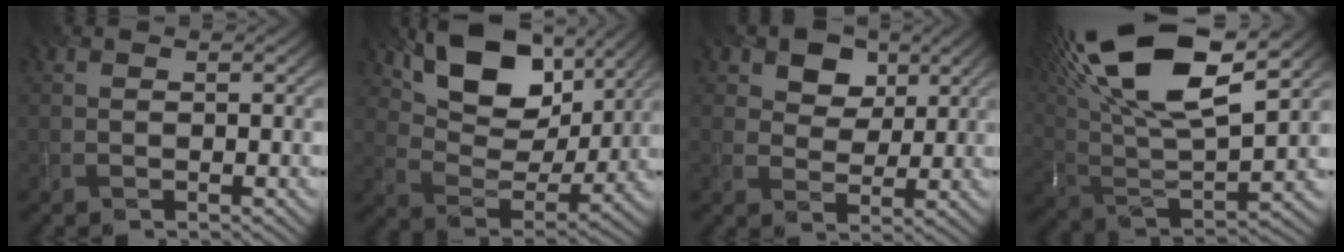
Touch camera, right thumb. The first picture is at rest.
{"total": 12.6, "force": [7.3, 7.1, 7.5], "torque": [-0.135, -0.003, 0.128]}
{"total": 7.7, "force": [4.1, 5.5, 3.4], "torque": [-0.080, 0.009, 0.072]}
{"total": 19.1, "force": [10.4, 7.3, 14.3], "torque": [-0.309, 0.043, 0.172]}